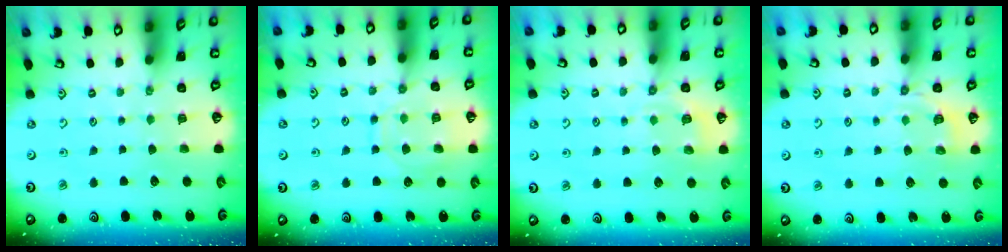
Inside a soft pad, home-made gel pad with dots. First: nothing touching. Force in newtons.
{"total": 11.2, "press": 11.1, "slide": 1.0}
{"total": 6.1, "press": 6.0, "slide": 1.3}
{"total": 4.8, "press": 4.3, "slide": 2.2}